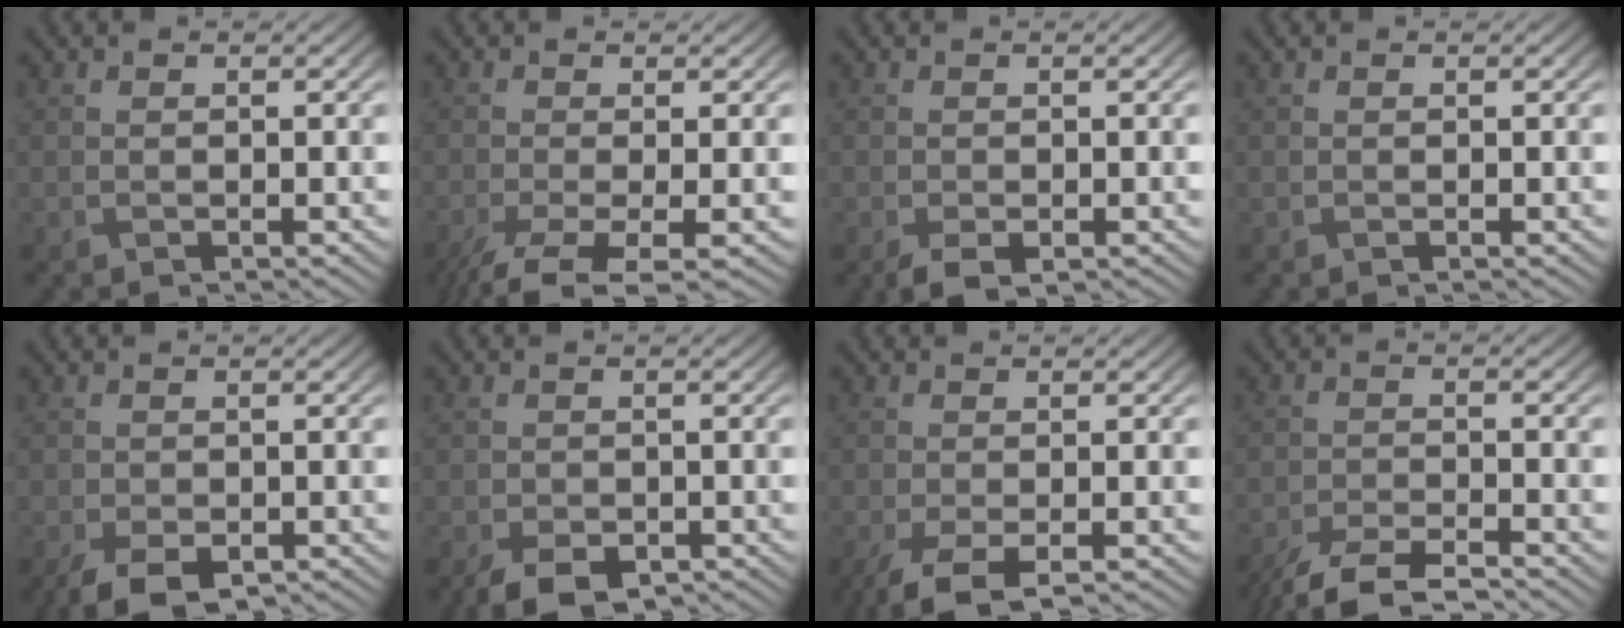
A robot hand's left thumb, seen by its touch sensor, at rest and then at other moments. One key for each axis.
{"total": 6.1, "fx": -3.4, "fy": 1.6, "fz": 4.8, "tx": -0.100, "ty": -0.016, "tz": -0.064}
{"total": 2.5, "fx": -1.5, "fy": 1.2, "fz": 1.6, "tx": -0.035, "ty": -0.006, "tz": -0.022}
{"total": 0.0}
{"total": 4.6, "fx": -3.0, "fy": 2.2, "fz": 2.8, "tx": -0.055, "ty": -0.011, "tz": -0.049}
{"total": 4.3, "fx": -2.7, "fy": 2.3, "fz": 2.4, "tx": -0.044, "ty": -0.011, "tz": -0.045}
{"total": 4.3, "fx": -2.8, "fy": 1.3, "fz": 3.1, "tx": -0.067, "ty": -0.012, "tz": -0.053}
{"total": 5.9, "fx": -4.9, "fy": 1.1, "fz": 3.0, "tx": -0.059, "ty": -0.009, "tz": -0.094}